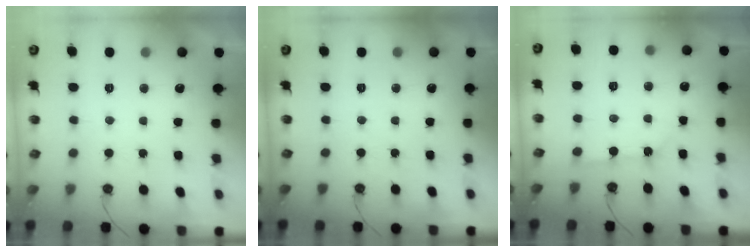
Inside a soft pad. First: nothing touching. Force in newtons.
{"total": 0.0}
{"total": 2.0, "press": 2.0, "slide": 0.2}